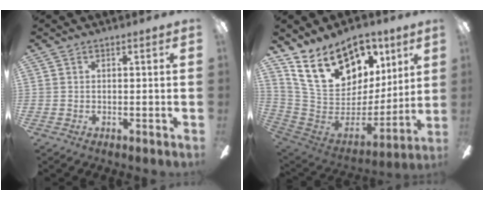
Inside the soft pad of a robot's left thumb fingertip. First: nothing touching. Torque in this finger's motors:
{"motor_torque": [2.45, 2.55, 1.43, -1.34, 0.17]}